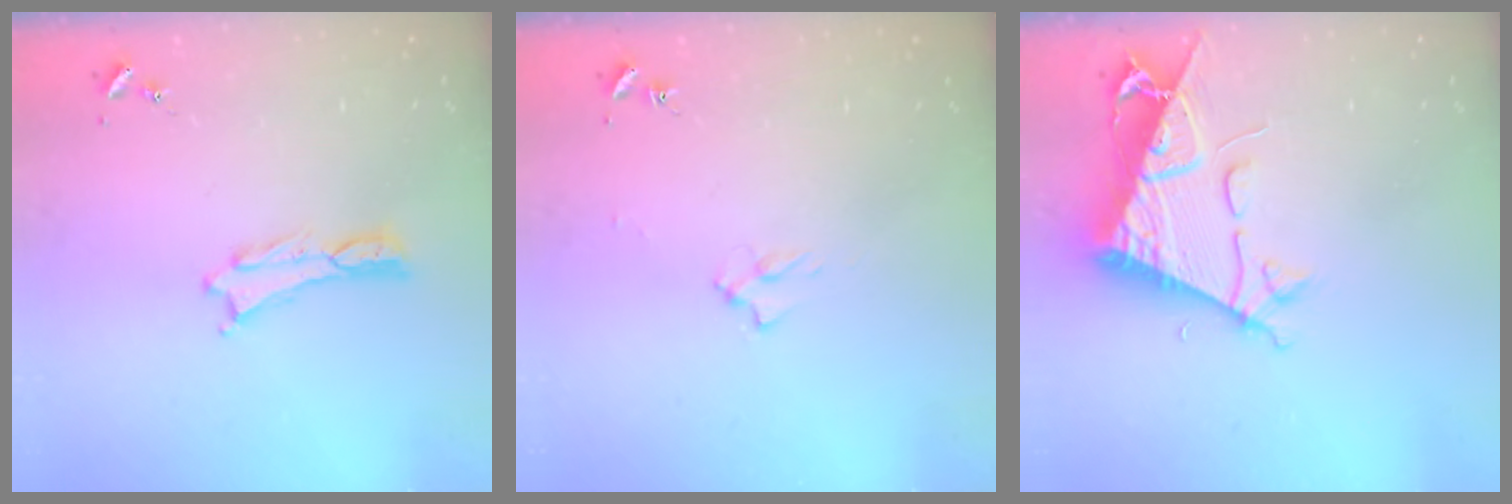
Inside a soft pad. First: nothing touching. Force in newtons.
{"total": 2.0, "press": 2.0, "slide": 0.3}
{"total": 8.8, "press": 8.8, "slide": 1.1}